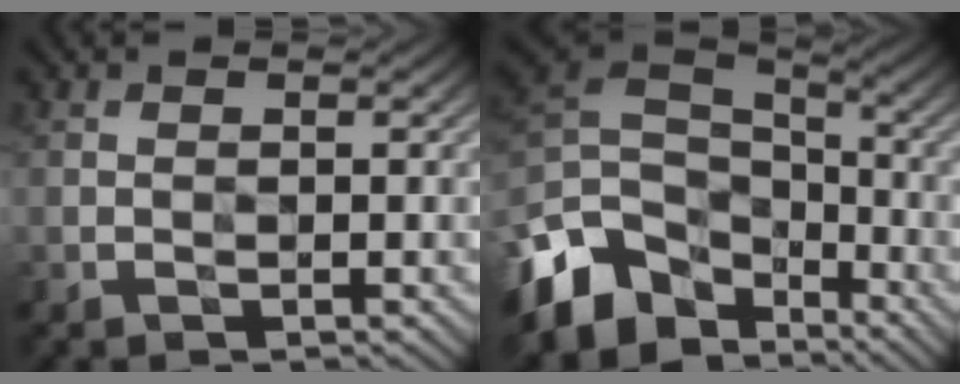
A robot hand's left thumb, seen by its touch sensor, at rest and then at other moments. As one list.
[{"total": 12.4, "force": [-6.5, 8.2, 6.7], "torque": [-0.194, -0.008, -0.126]}]